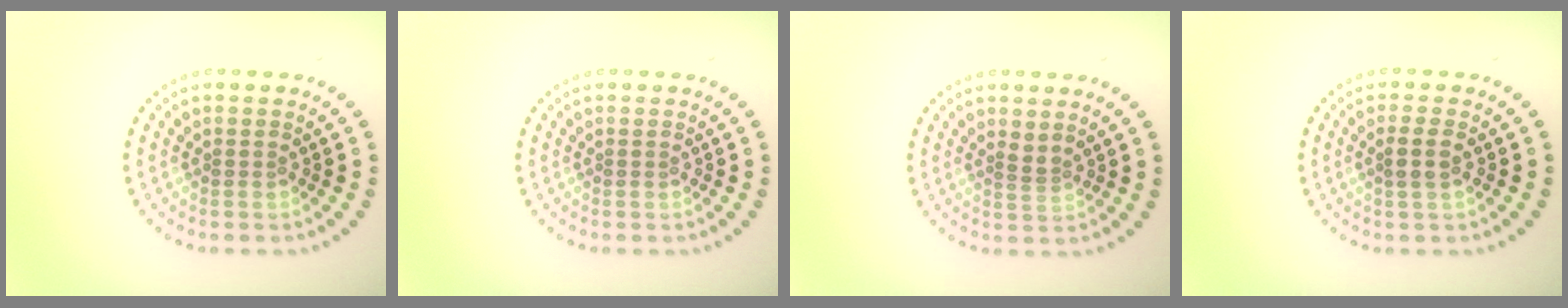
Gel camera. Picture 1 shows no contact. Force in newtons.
{"total": 0.0}
{"total": 1.0, "press": 0.6, "slide": 0.8}
{"total": 1.8, "press": 1.6, "slide": 0.8}